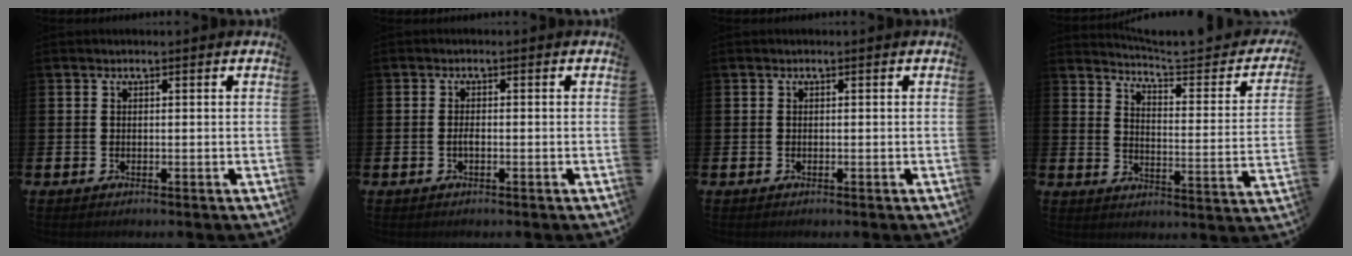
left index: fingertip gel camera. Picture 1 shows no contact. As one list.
[{"total": 1.0, "force": [-0.3, 0.4, 0.9], "torque": [-0.014, -0.002, -0.007]}, {"total": 0.0}, {"total": 4.6, "force": [4.3, 0.1, 1.6], "torque": [-0.047, -0.044, 0.065]}]